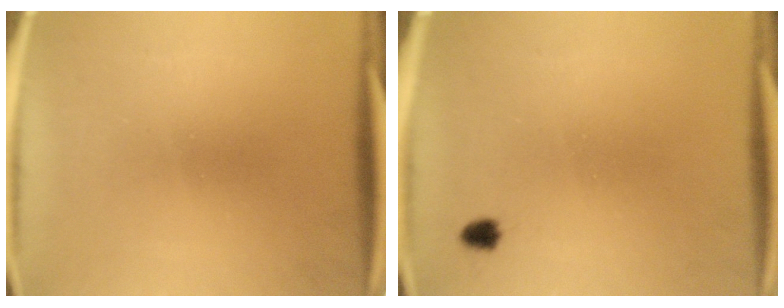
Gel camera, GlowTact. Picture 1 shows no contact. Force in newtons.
{"total": 1.5}